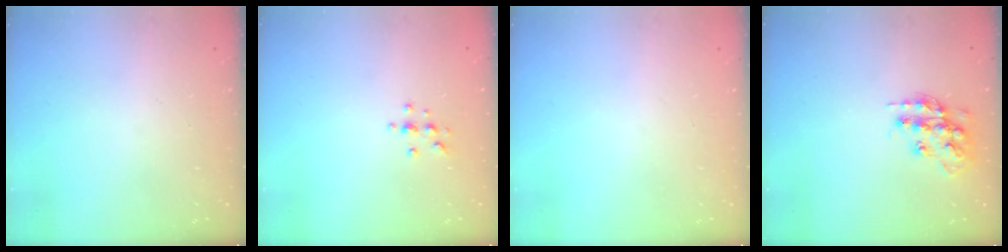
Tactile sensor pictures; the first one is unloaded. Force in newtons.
{"total": 4.7, "press": 4.7, "slide": 0.6}
{"total": 0.0}
{"total": 14.0, "press": 14.0, "slide": 0.6}